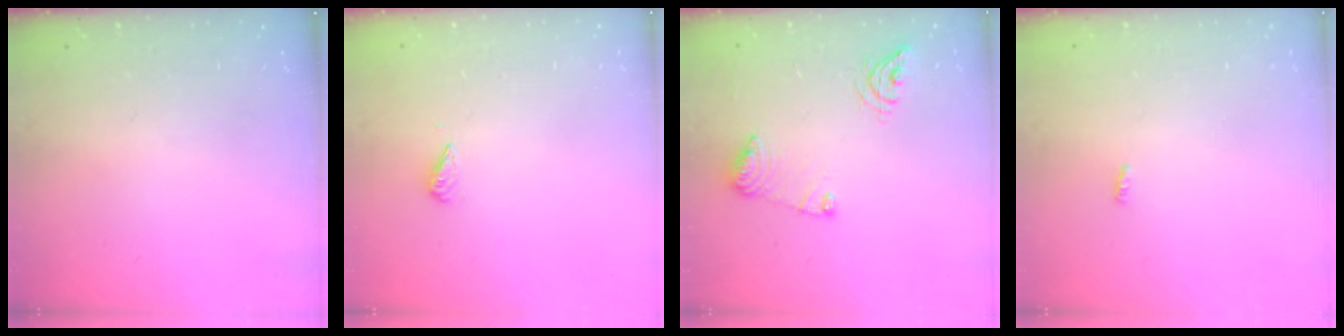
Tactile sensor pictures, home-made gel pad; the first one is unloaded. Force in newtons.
{"total": 2.9, "press": 2.9, "slide": 0.4}
{"total": 10.7, "press": 10.6, "slide": 1.1}
{"total": 2.3, "press": 2.1, "slide": 0.8}